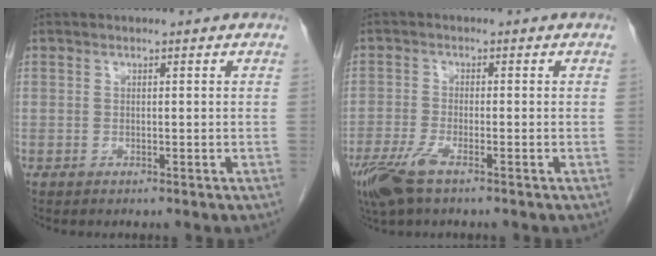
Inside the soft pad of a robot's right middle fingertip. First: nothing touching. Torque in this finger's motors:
{"motor_torque": [0.85, -0.75, 0.03, 0.08]}